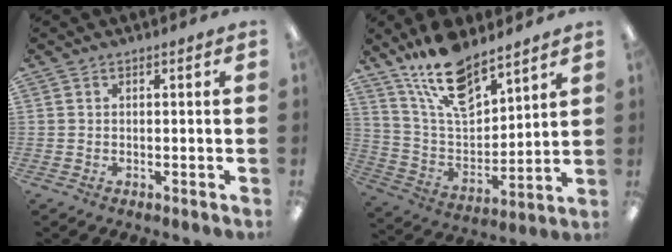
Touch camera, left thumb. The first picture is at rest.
{"total": 16.3, "force": [12.5, 6.4, 8.2], "torque": [-0.159, -0.072, 0.224]}